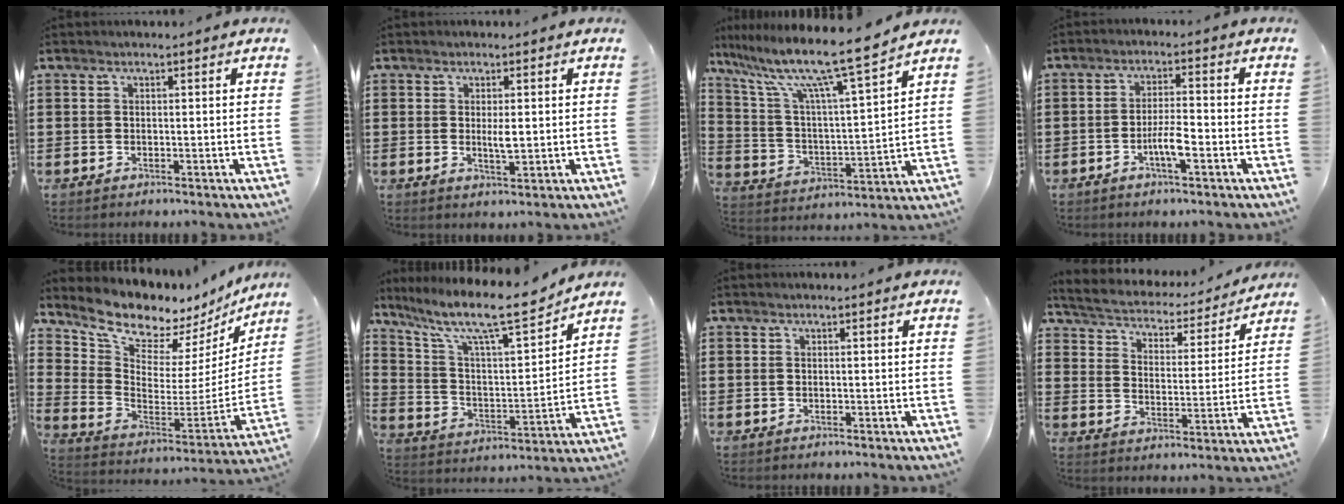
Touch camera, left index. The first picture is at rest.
{"total": 2.8, "force": [0.3, 0.7, 2.7], "torque": [-0.051, -0.001, 0.003]}
{"total": 11.6, "force": [9.4, 0.0, 6.8], "torque": [-0.169, -0.059, 0.151]}
{"total": 4.5, "force": [-1.9, 0.9, 4.0], "torque": [-0.081, 0.001, -0.038]}
{"total": 8.8, "force": [8.3, 2.2, 1.9], "torque": [-0.081, -0.075, 0.143]}
{"total": 12.0, "force": [9.4, 2.0, 7.1], "torque": [-0.156, -0.062, 0.154]}
{"total": 0.0}
{"total": 3.3, "force": [3.2, 0.3, 0.4], "torque": [-0.032, -0.031, 0.046]}